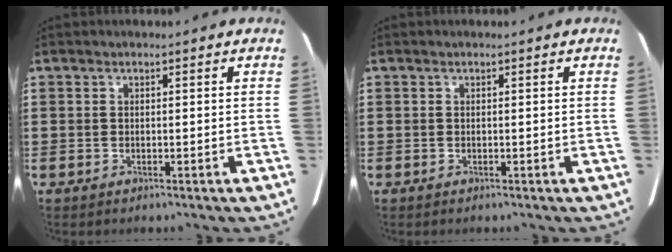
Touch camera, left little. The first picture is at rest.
{"total": 0.0}